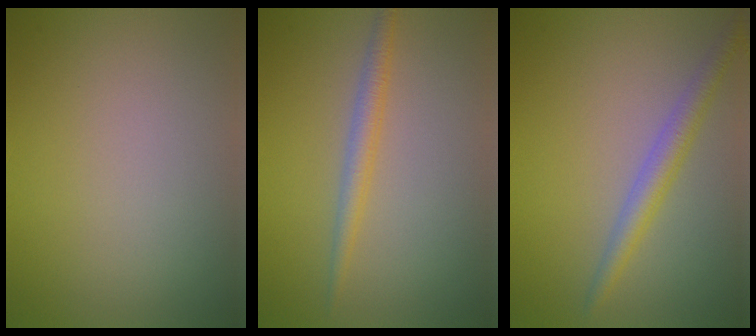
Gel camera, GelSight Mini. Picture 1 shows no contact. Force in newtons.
{"total": 1.9, "press": 1.9, "slide": 0.1}
{"total": 2.8, "press": 2.8, "slide": 0.1}